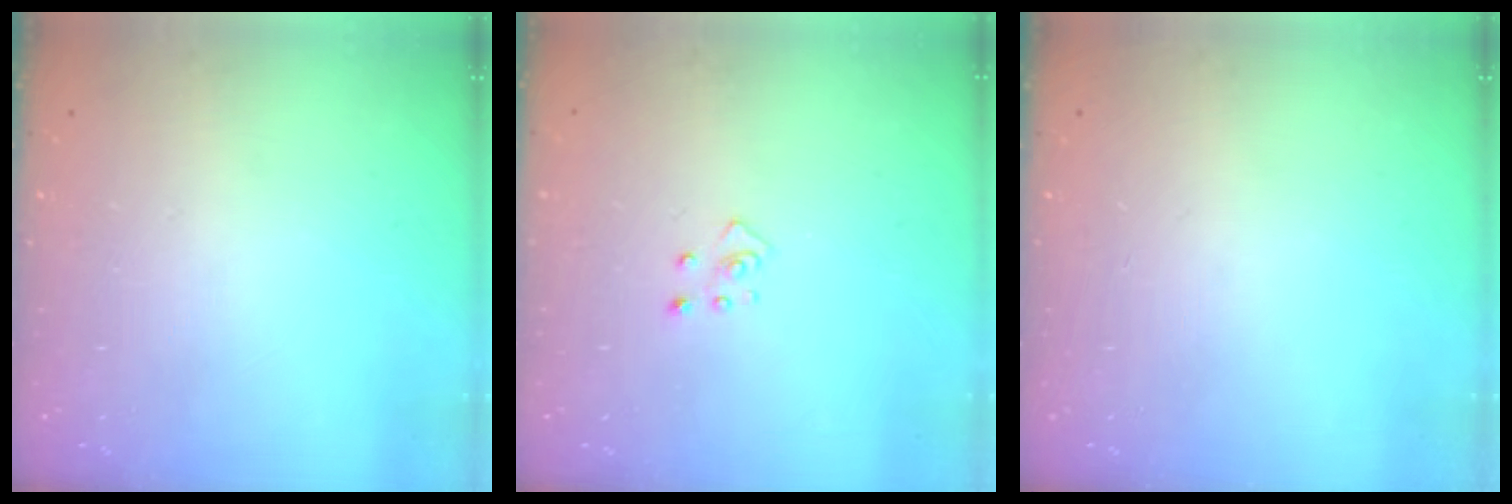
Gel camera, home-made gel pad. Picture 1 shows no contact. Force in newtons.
{"total": 2.8, "press": 2.8, "slide": 0.3}
{"total": 0.0}